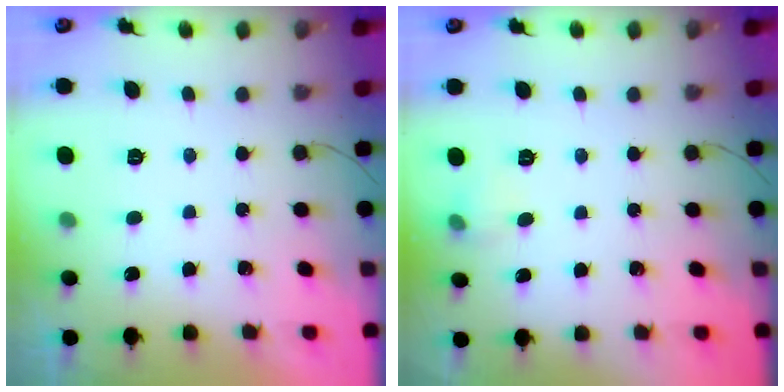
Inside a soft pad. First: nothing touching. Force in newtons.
{"total": 4.2, "press": 3.9, "slide": 1.6}